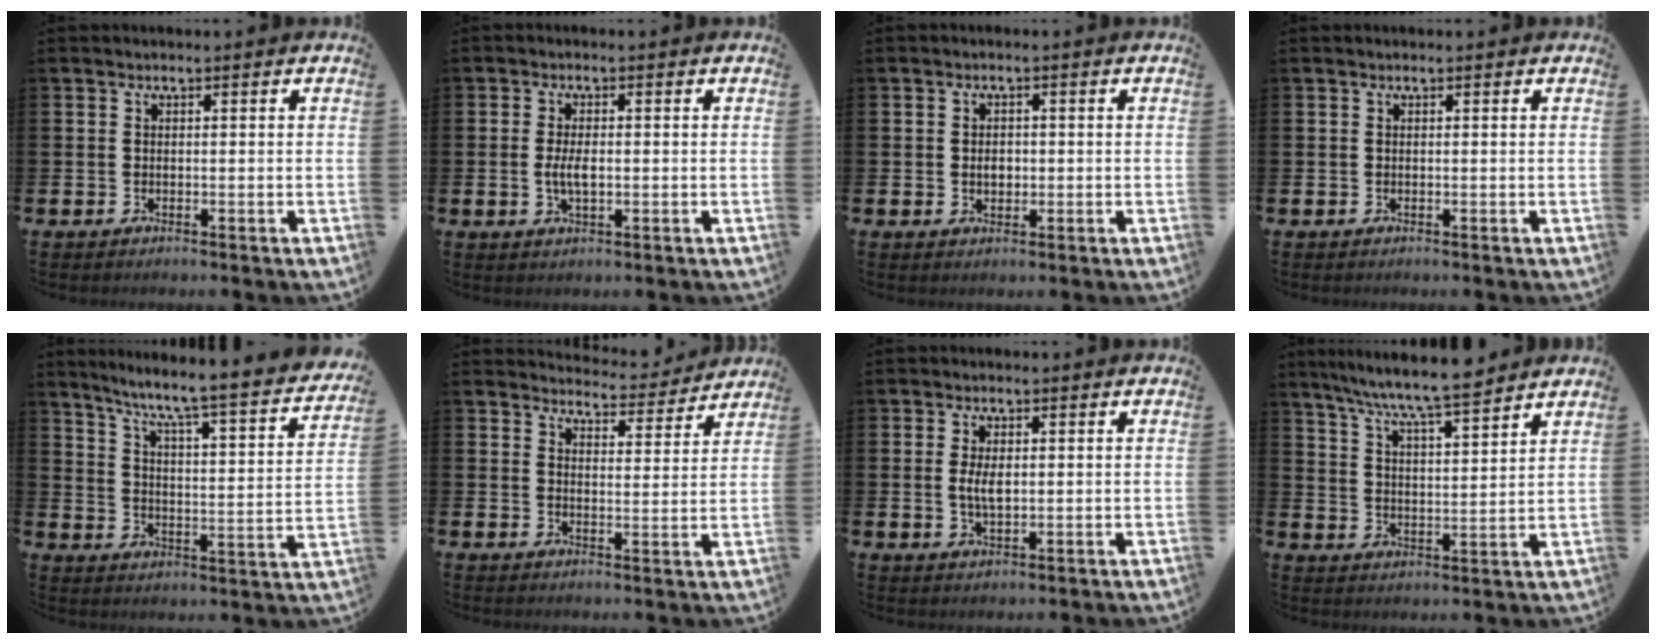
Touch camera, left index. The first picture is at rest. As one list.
[{"total": 3.1, "force": [-0.2, 1.3, 2.8], "torque": [-0.044, -0.001, -0.007]}, {"total": 2.0, "force": [-0.1, 1.5, 1.3], "torque": [-0.010, 0.001, -0.007]}, {"total": 0.0}, {"total": 6.2, "force": [5.4, 0.1, 3.1], "torque": [-0.081, -0.054, 0.081]}, {"total": 4.4, "force": [4.3, 0.7, 0.1], "torque": [-0.008, -0.037, 0.072]}, {"total": 3.5, "force": [0.4, 1.7, 3.0], "torque": [-0.053, 0.003, 0.003]}, {"total": 8.0, "force": [7.6, 0.1, 2.5], "torque": [-0.080, -0.044, 0.135]}]